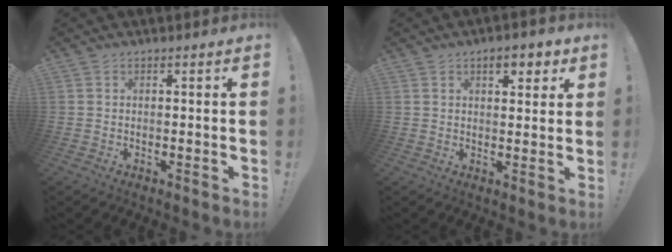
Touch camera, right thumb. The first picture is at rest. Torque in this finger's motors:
{"motor_torque": [-0.29, 0.94, 0.54, 0.21, 0.01]}